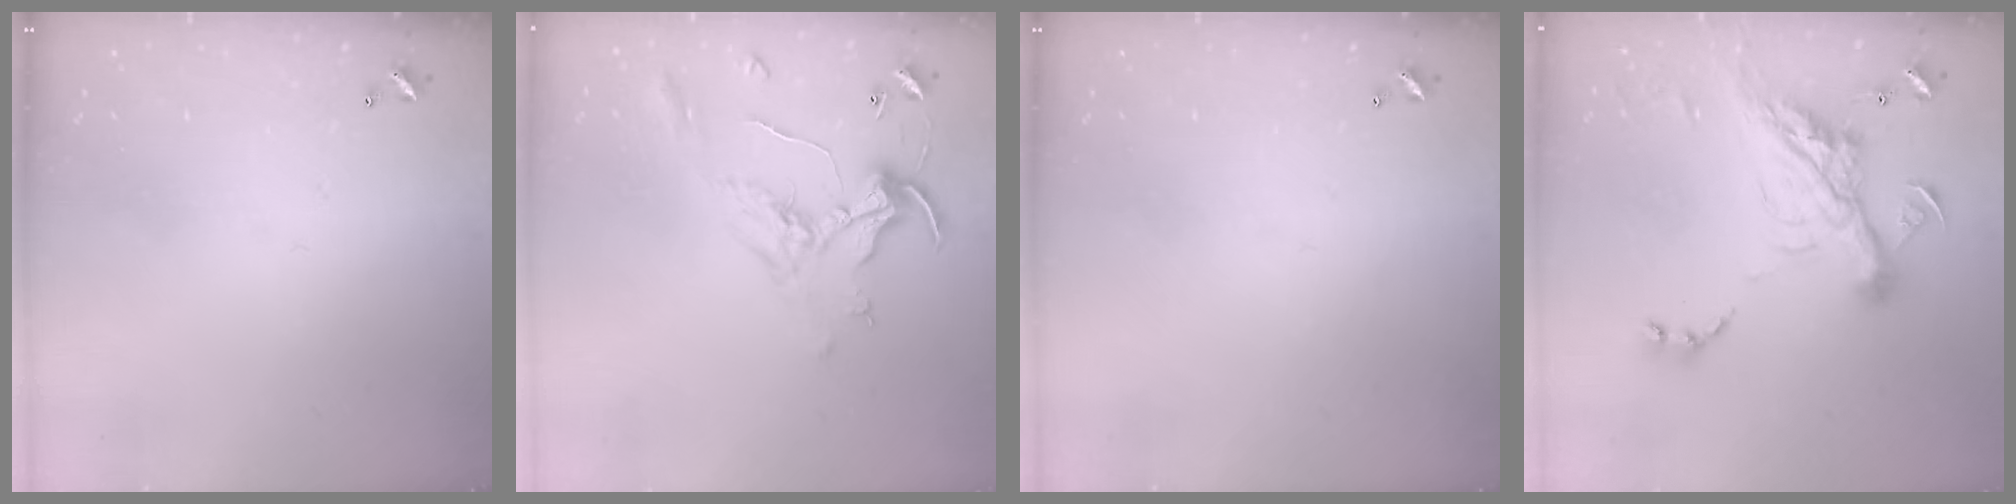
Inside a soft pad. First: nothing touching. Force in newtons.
{"total": 0.8, "press": 0.5, "slide": 0.6}
{"total": 0.0}
{"total": 19.3, "press": 19.1, "slide": 2.5}